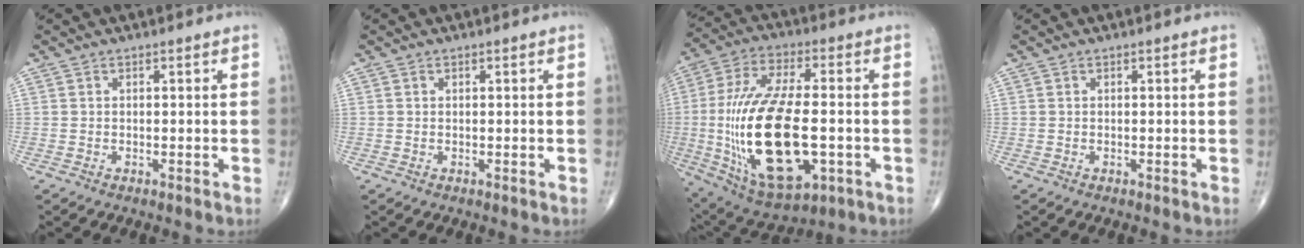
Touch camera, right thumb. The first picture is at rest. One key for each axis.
{"total": 0.0}
{"total": 26.2, "fx": -3.8, "fy": 11.9, "fz": 23.1, "tx": -0.482, "ty": 0.000, "tz": -0.045}
{"total": 0.0}